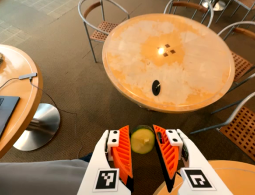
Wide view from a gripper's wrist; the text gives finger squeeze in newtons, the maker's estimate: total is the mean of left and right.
{"total": 8.3, "left": 8.2, "right": 8.5}